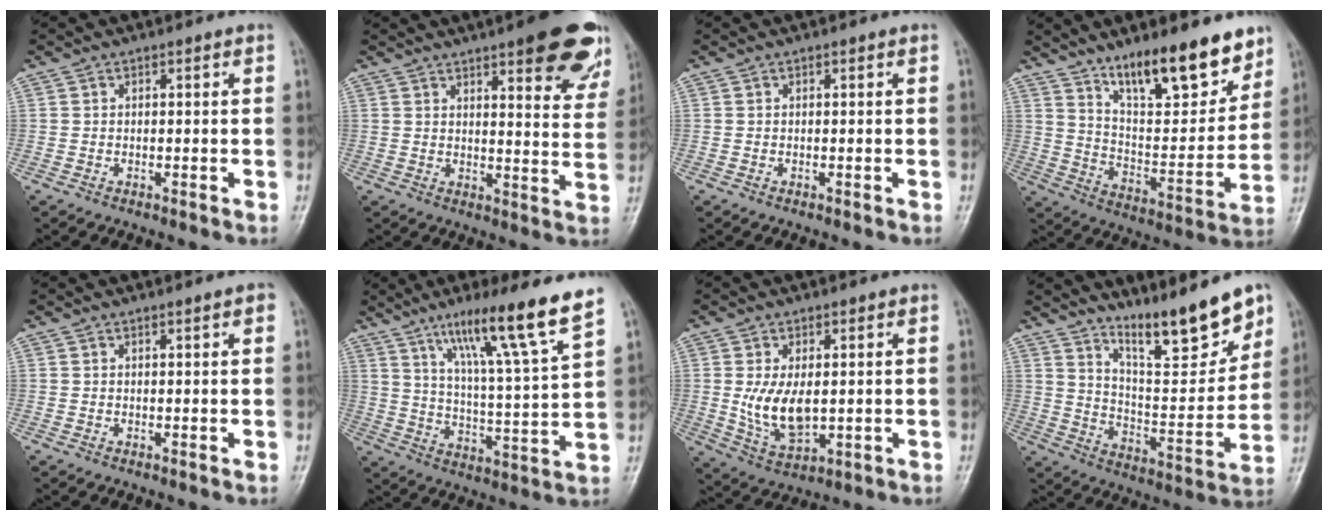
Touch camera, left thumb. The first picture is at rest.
{"total": 16.5, "force": [9.9, 4.6, 12.4], "torque": [-0.120, -0.043, 0.116]}
{"total": 0.0}
{"total": 18.0, "force": [12.7, 5.5, 11.5], "torque": [-0.134, -0.080, 0.214]}
{"total": 1.3, "force": [0.8, 0.2, 1.0], "torque": [-0.014, -0.002, 0.009]}
{"total": 16.5, "force": [10.8, -0.2, 12.5], "torque": [-0.191, -0.055, 0.172]}
{"total": 8.4, "force": [0.5, 4.8, 6.9], "torque": [-0.119, -0.018, 0.023]}
{"total": 16.0, "force": [11.9, 3.6, 10.1], "torque": [-0.121, -0.083, 0.201]}